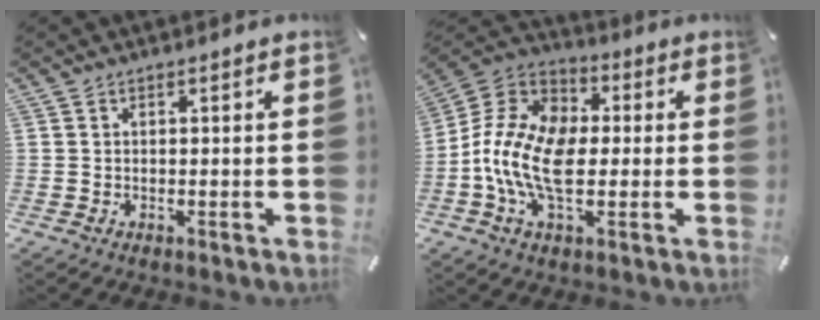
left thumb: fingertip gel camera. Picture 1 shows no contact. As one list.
[{"total": 13.4, "force": [-2.8, 8.2, 10.2], "torque": [-0.238, 0.004, -0.055]}]